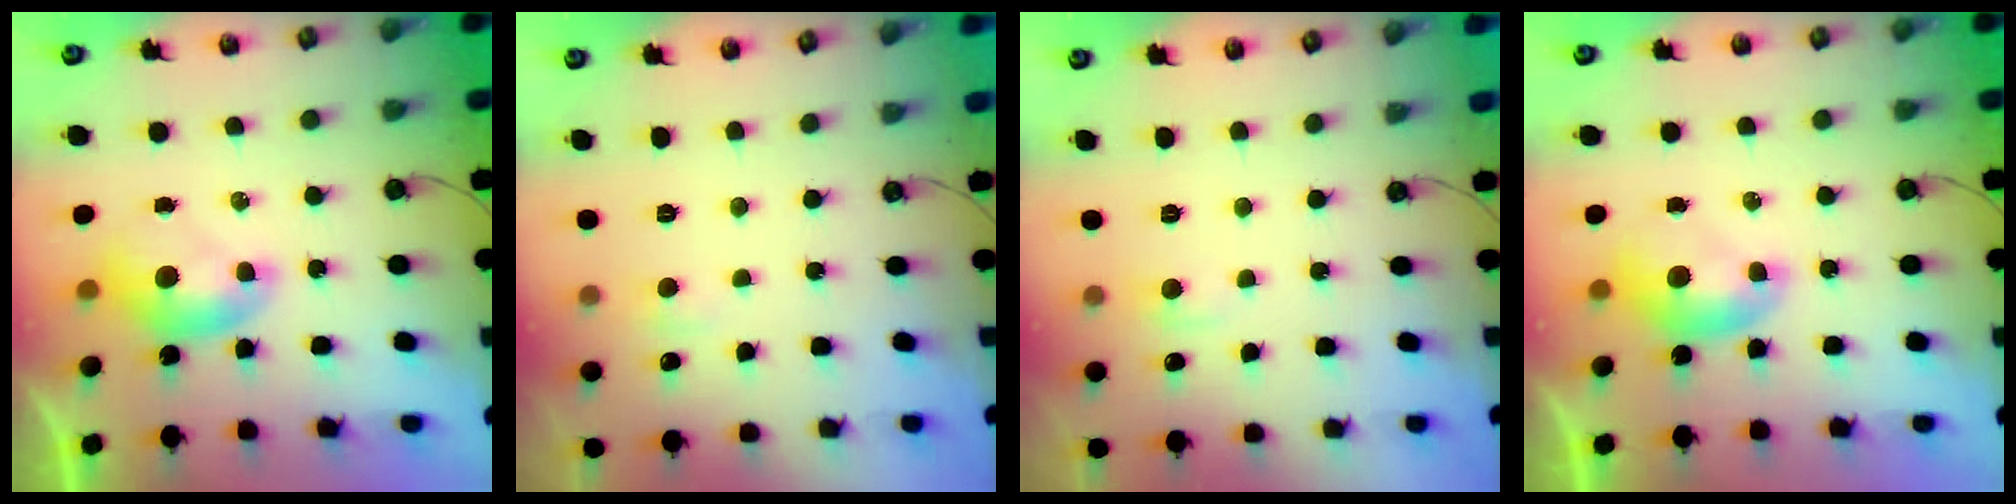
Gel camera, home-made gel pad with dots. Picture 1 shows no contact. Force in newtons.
{"total": 1.9, "press": 1.9, "slide": 0.5}
{"total": 1.1, "press": 0.8, "slide": 0.7}
{"total": 0.0}